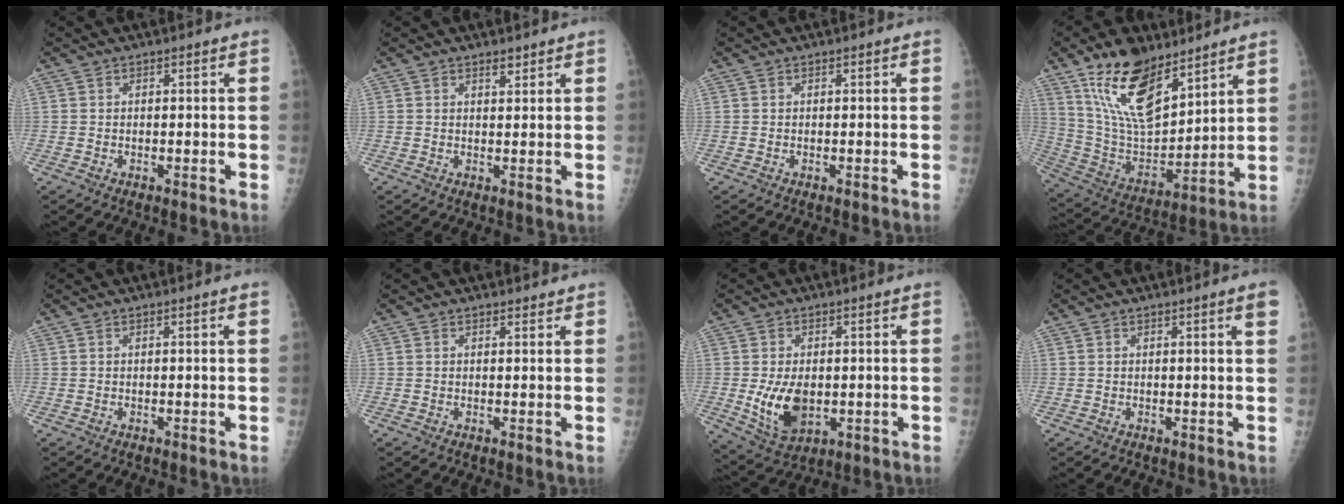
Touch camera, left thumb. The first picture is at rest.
{"total": 1.6, "force": [1.4, 0.6, 0.5], "torque": [0.002, -0.009, 0.020]}
{"total": 0.0}
{"total": 18.2, "force": [11.8, 8.1, 11.2], "torque": [-0.163, -0.064, 0.234]}
{"total": 0.7, "force": [0.4, -0.1, 0.6], "torque": [-0.013, 0.000, 0.006]}
{"total": 1.3, "force": [1.2, 0.5, 0.2], "torque": [0.008, -0.006, 0.017]}
{"total": 8.8, "force": [-0.6, 5.7, 6.7], "torque": [-0.103, -0.014, 0.005]}
{"total": 2.0, "force": [1.1, -0.2, 1.6], "torque": [-0.022, -0.005, 0.014]}